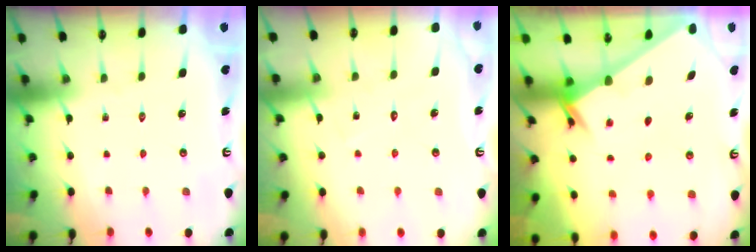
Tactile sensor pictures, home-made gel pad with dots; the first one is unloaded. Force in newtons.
{"total": 5.3, "press": 5.2, "slide": 0.5}
{"total": 2.4, "press": 2.4, "slide": 0.2}